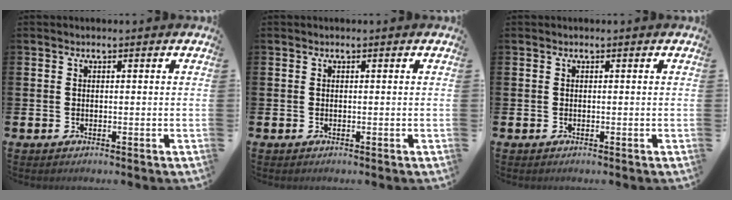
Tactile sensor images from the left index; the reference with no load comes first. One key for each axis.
{"total": 0.0}
{"total": 0.0}